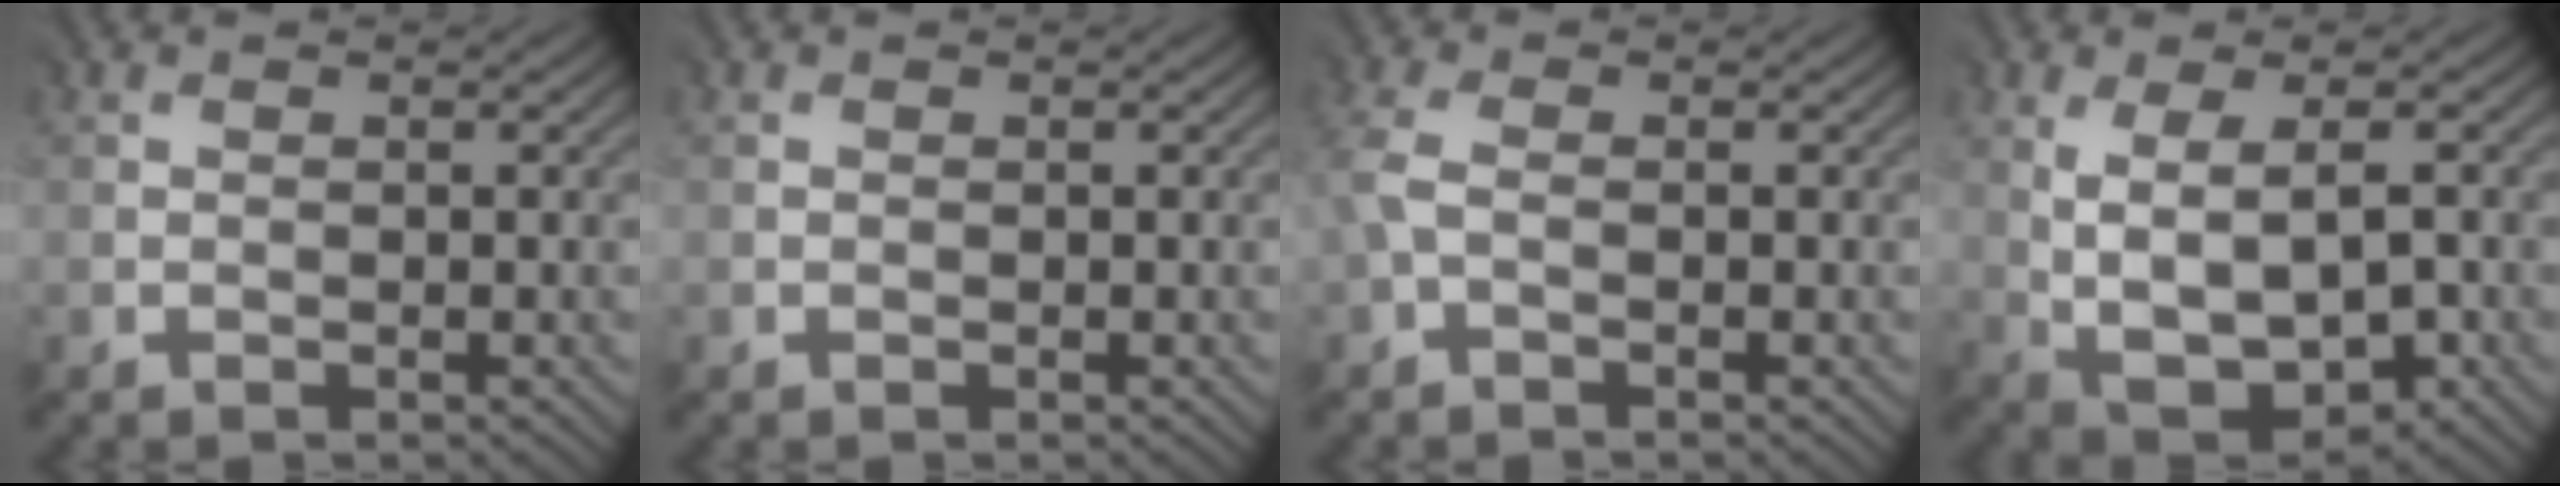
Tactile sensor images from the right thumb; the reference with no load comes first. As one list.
[{"total": 0.0}, {"total": 2.5, "force": [-0.7, 1.2, 2.1], "torque": [-0.070, 0.003, -0.019]}, {"total": 7.1, "force": [-0.1, 3.9, 6.0], "torque": [-0.128, -0.009, 0.009]}]